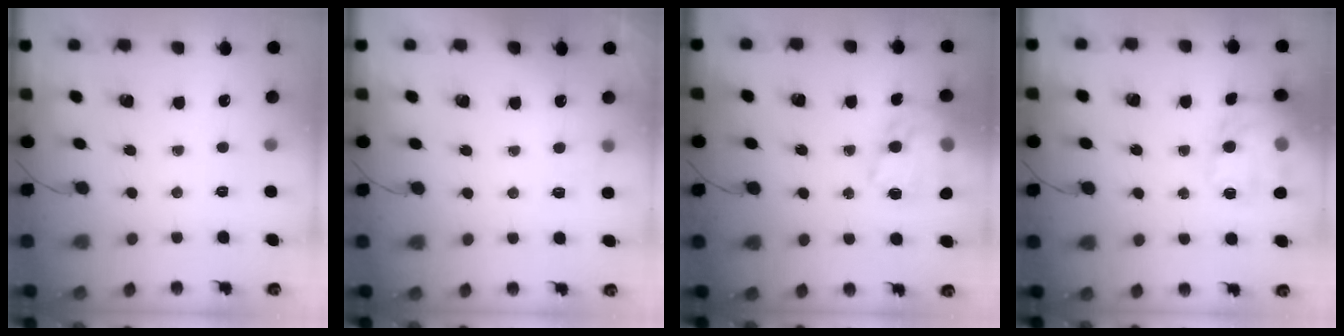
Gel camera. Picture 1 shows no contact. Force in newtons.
{"total": 2.8, "press": 2.5, "slide": 1.4}
{"total": 21.0, "press": 20.8, "slide": 3.1}
{"total": 17.5, "press": 17.3, "slide": 2.5}